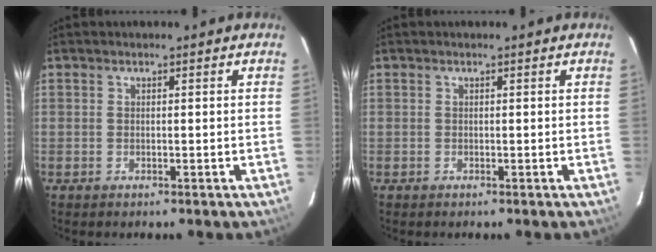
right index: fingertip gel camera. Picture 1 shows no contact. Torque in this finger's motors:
{"motor_torque": [0.06, 0.07, 0.00, 0.00]}